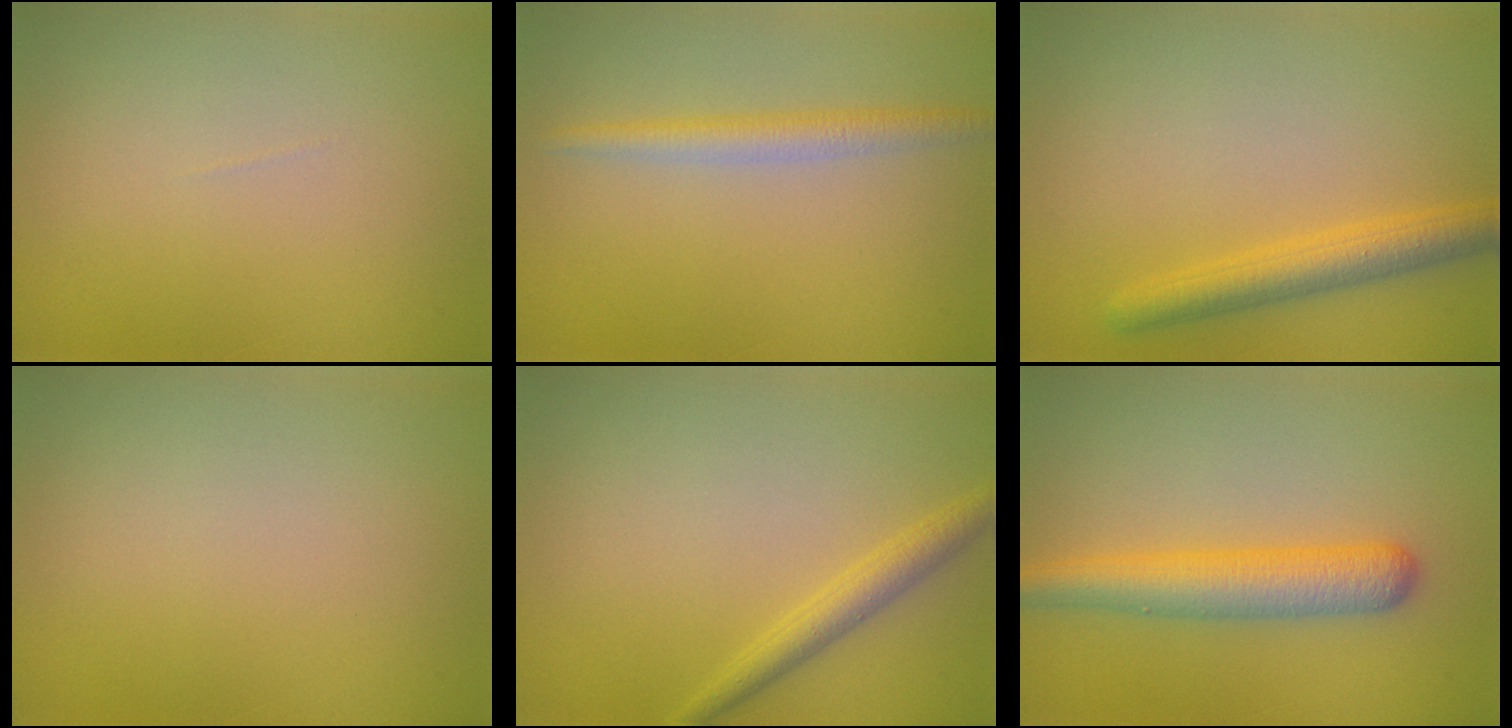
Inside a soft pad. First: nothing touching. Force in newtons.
{"total": 2.4, "press": 2.4, "slide": 0.1}
{"total": 3.7, "press": 3.7, "slide": 0.2}
{"total": 0.0}
{"total": 2.2, "press": 2.2, "slide": 0.1}
{"total": 4.8, "press": 4.8, "slide": 0.2}